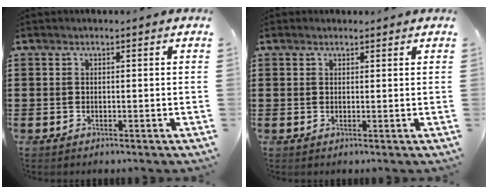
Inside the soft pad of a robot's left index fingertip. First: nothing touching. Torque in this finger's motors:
{"motor_torque": [1.60, -0.54, 0.16, 0.01]}